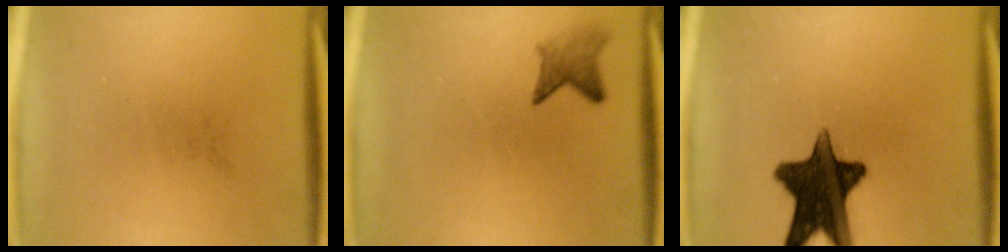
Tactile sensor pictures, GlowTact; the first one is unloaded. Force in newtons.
{"total": 2.4}
{"total": 14.8}